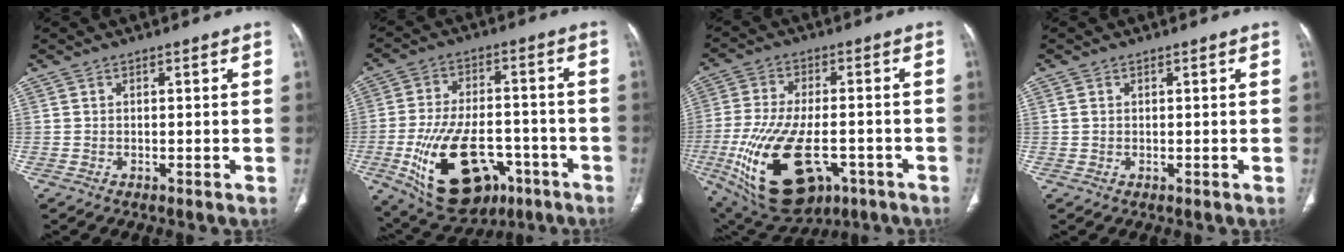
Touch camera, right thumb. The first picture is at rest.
{"total": 21.3, "force": [-8.2, 12.5, 15.2], "torque": [-0.254, 0.024, -0.111]}
{"total": 22.5, "force": [-7.1, 12.1, 17.6], "torque": [-0.361, -0.004, -0.097]}
{"total": 0.9, "force": [0.4, 0.7, 0.4], "torque": [-0.008, 0.004, 0.011]}